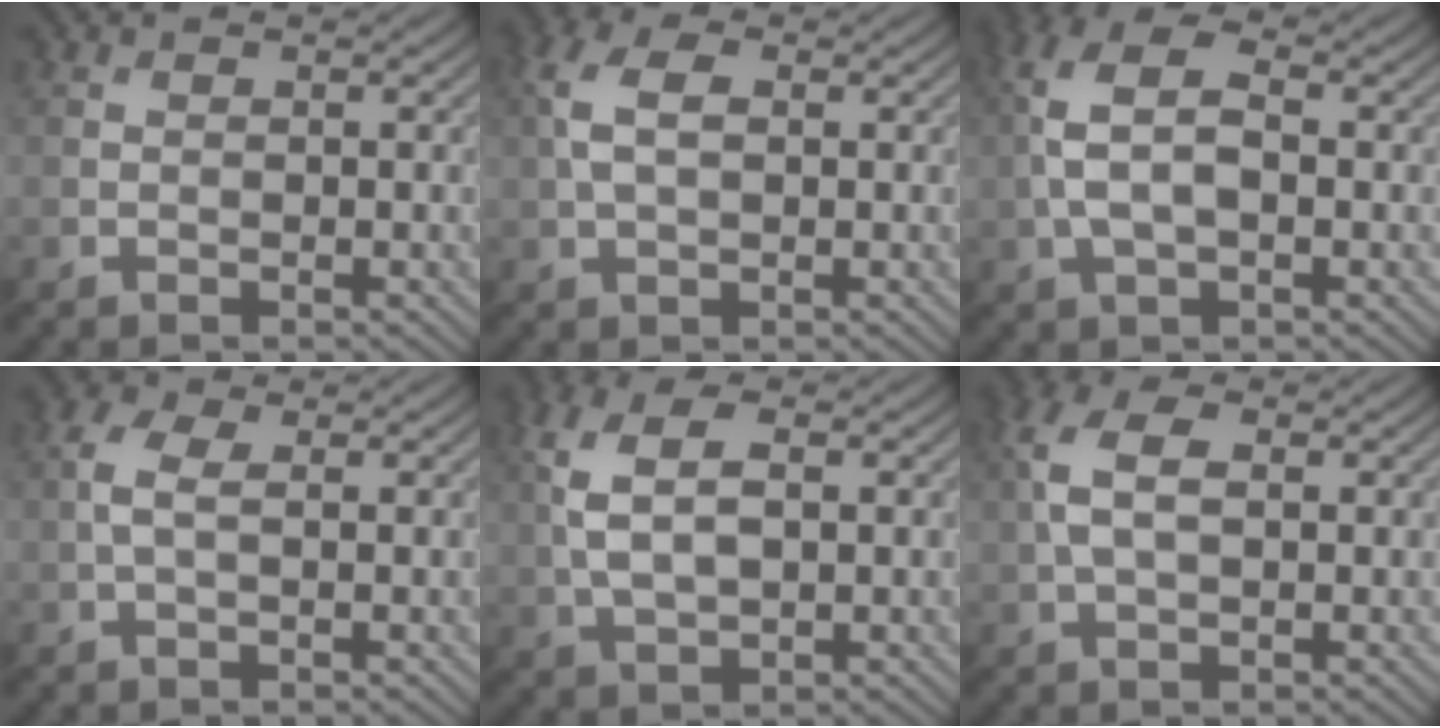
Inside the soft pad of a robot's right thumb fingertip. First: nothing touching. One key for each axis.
{"total": 4.7, "fx": 0.8, "fy": 2.6, "fz": 3.8, "tx": -0.097, "ty": 0.008, "tz": 0.013}
{"total": 7.3, "fx": 0.1, "fy": 3.8, "fz": 6.2, "tx": -0.150, "ty": 0.013, "tz": -0.006}
{"total": 2.7, "fx": 0.2, "fy": 1.3, "fz": 2.4, "tx": -0.061, "ty": 0.005, "tz": -0.002}
{"total": 7.1, "fx": 1.1, "fy": 3.8, "fz": 5.9, "tx": -0.143, "ty": 0.008, "tz": 0.019}
{"total": 5.5, "fx": 0.9, "fy": 3.0, "fz": 4.6, "tx": -0.116, "ty": 0.011, "tz": 0.013}